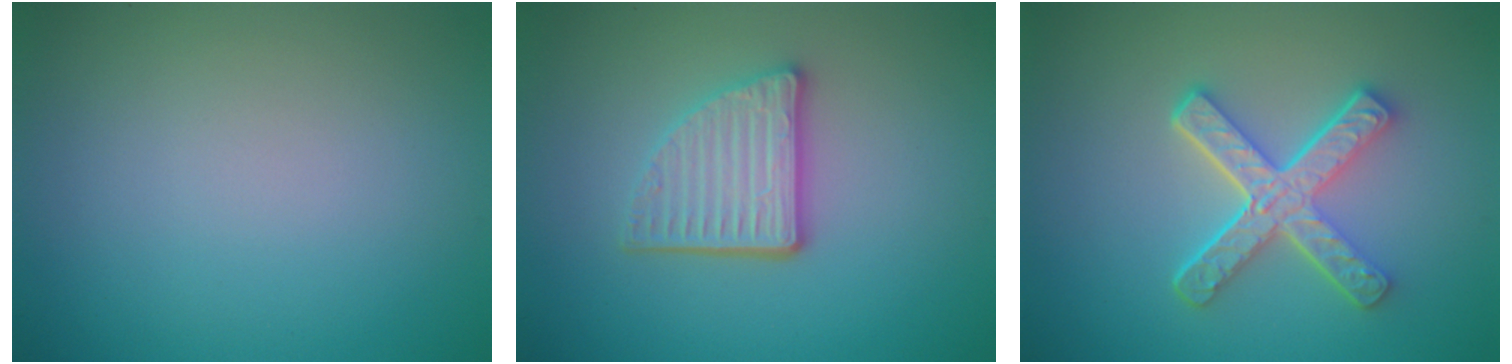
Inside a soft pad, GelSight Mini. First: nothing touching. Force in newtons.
{"total": 4.0, "press": 3.2, "slide": 2.4}
{"total": 5.2, "press": 3.9, "slide": 3.5}